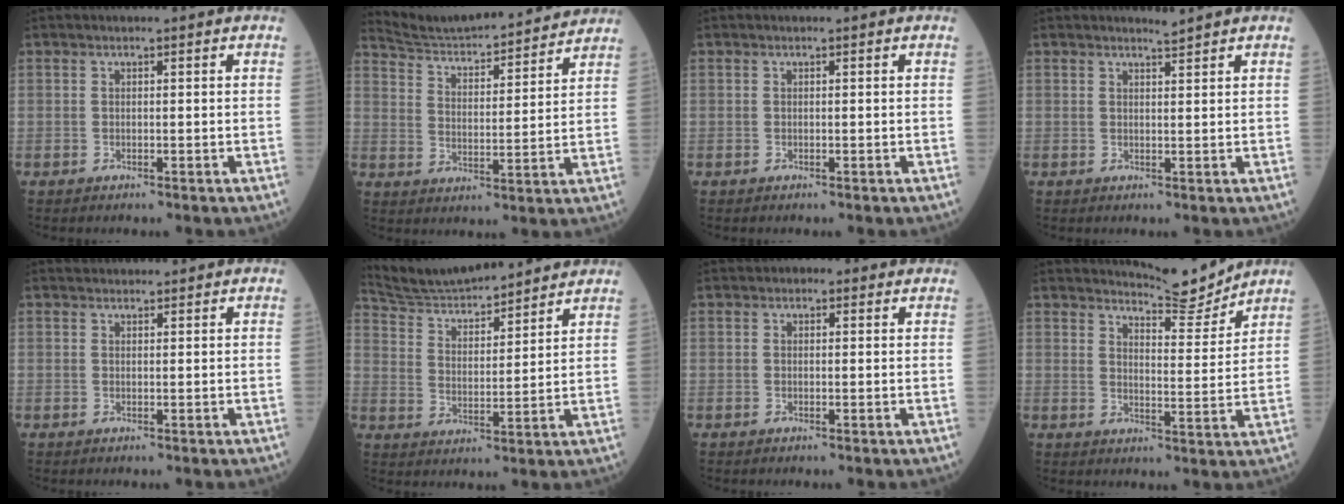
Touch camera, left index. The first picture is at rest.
{"total": 17.2, "force": [16.4, 1.9, 4.7], "torque": [-0.078, 0.007, 0.242]}
{"total": 0.0}
{"total": 1.3, "force": [1.2, -0.4, -0.2], "torque": [-0.009, -0.008, 0.023]}
{"total": 2.7, "force": [2.6, 0.6, 0.3], "torque": [-0.004, 0.025, 0.042]}
{"total": 16.4, "force": [15.5, 2.4, 5.1], "torque": [-0.095, 0.022, 0.255]}
{"total": 1.5, "force": [1.0, 1.1, 0.3], "torque": [-0.004, 0.005, 0.009]}
{"total": 7.1, "force": [7.1, 0.1, 0.4], "torque": [-0.021, -0.025, 0.104]}